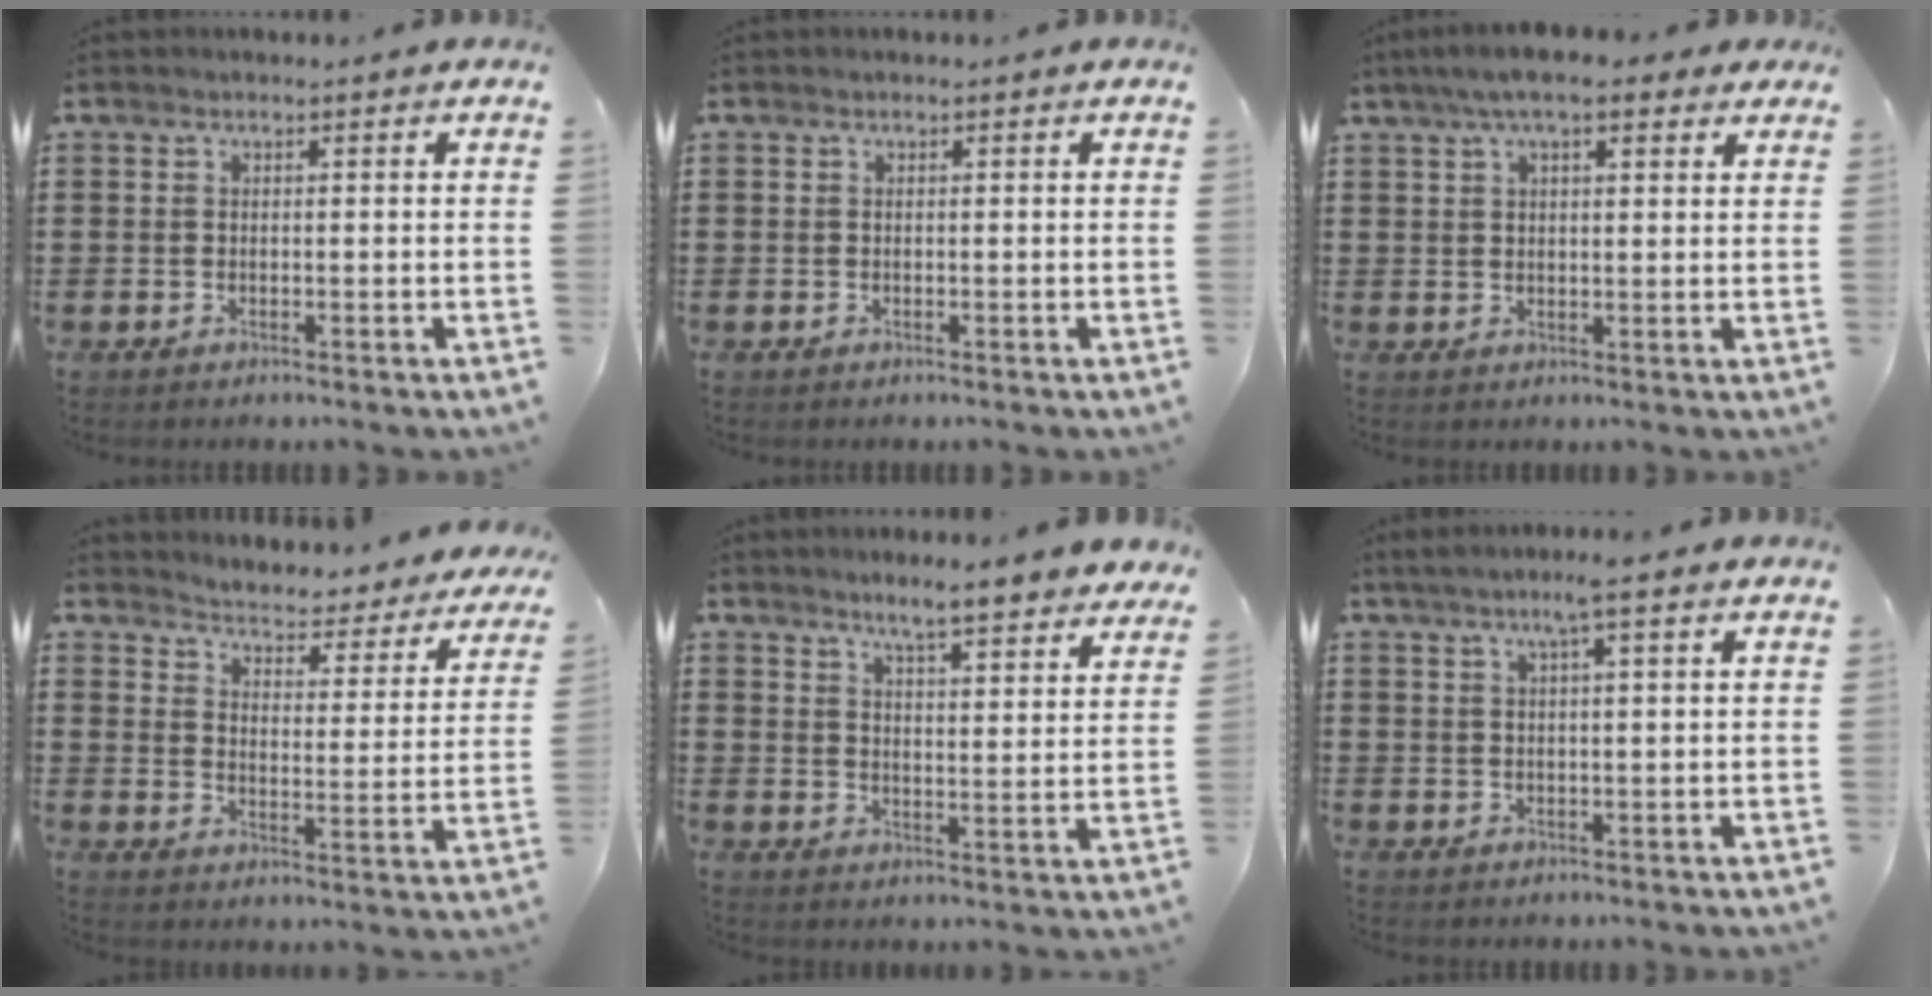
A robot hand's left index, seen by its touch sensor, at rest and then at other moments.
{"total": 0.0}
{"total": 6.0, "force": [4.0, 1.5, 4.2], "torque": [-0.083, 0.005, 0.068]}
{"total": 3.5, "force": [3.5, 0.0, -0.2], "torque": [-0.021, -0.037, 0.051]}
{"total": 5.1, "force": [4.8, -0.4, 1.6], "torque": [-0.045, -0.026, 0.079]}
{"total": 3.8, "force": [2.0, -0.3, 3.2], "torque": [-0.066, 0.001, 0.034]}